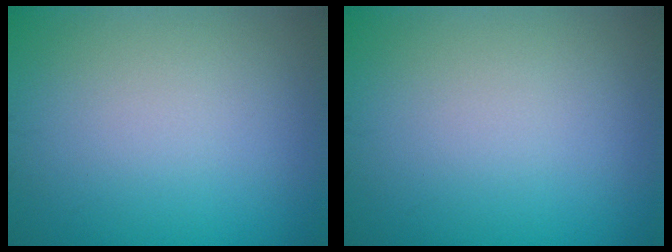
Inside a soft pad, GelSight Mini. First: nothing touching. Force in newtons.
{"total": 0.0}